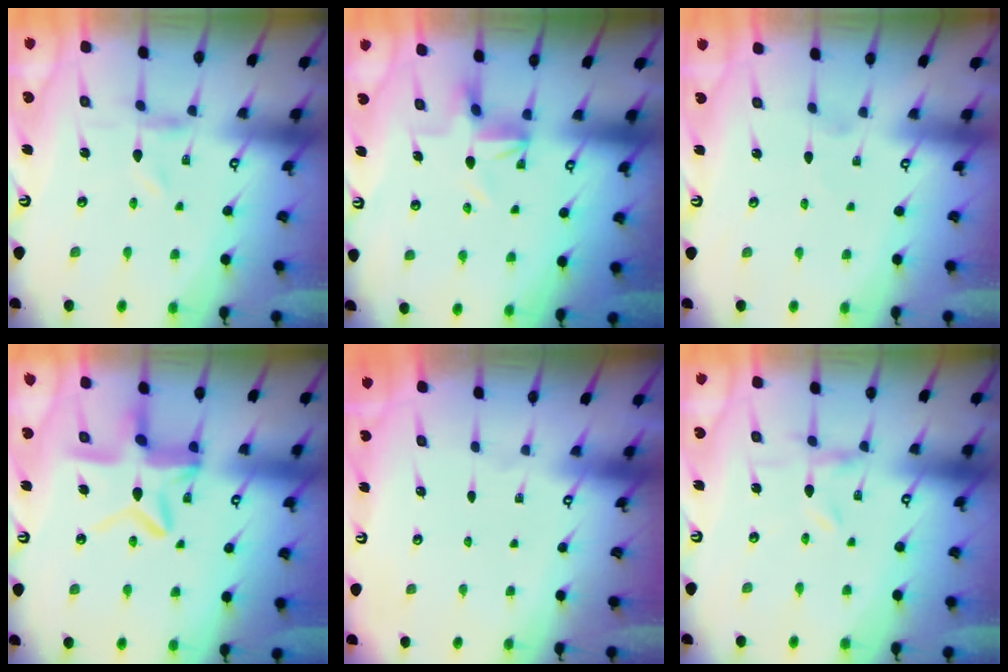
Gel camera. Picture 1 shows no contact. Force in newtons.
{"total": 3.9, "press": 3.9, "slide": 0.4}
{"total": 1.2, "press": 1.2, "slide": 0.1}
{"total": 13.7, "press": 13.6, "slide": 1.3}
{"total": 0.0}
{"total": 0.0}